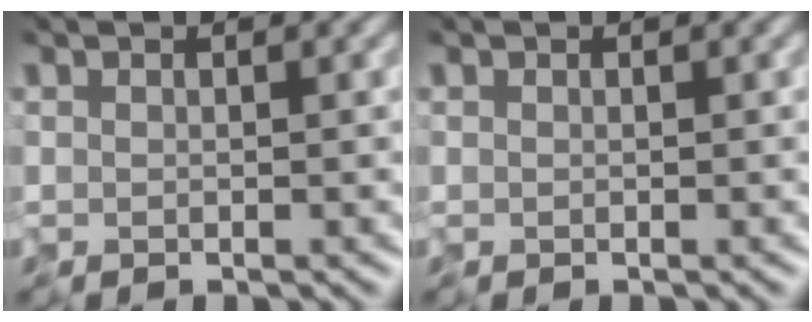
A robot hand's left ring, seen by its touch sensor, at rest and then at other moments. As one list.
[{"total": 0.0}]